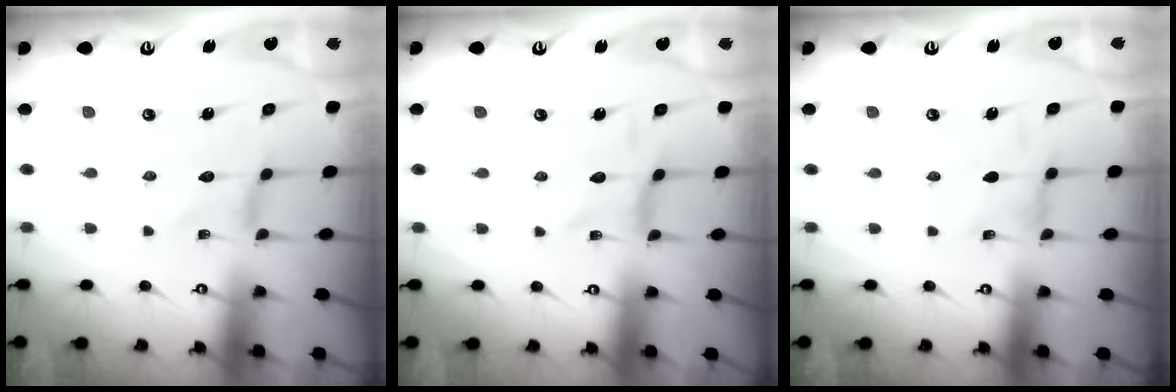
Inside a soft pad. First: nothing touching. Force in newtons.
{"total": 1.2, "press": 1.2, "slide": 0.1}
{"total": 0.0}